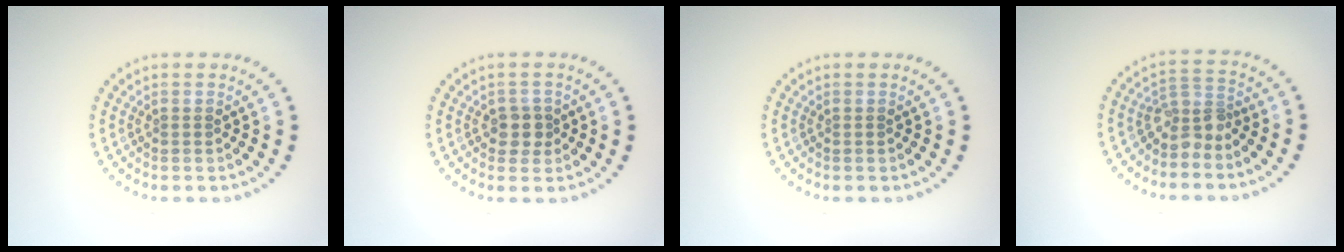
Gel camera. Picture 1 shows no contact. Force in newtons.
{"total": 1.8, "press": 1.6, "slide": 0.7}
{"total": 0.0}
{"total": 2.6, "press": 1.9, "slide": 1.8}